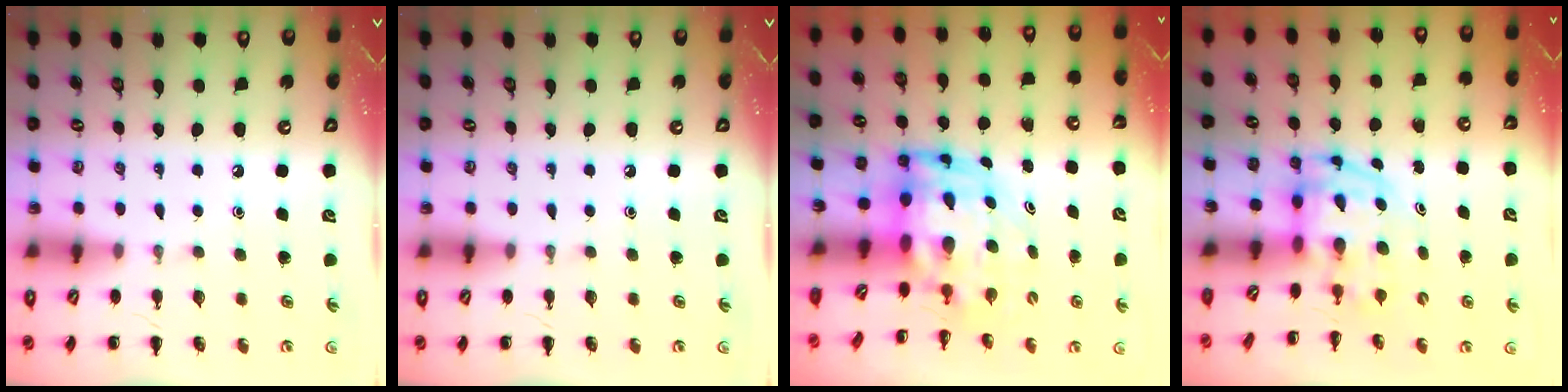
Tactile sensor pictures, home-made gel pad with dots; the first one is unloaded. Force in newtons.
{"total": 0.0}
{"total": 6.4, "press": 6.2, "slide": 1.6}
{"total": 4.0, "press": 3.9, "slide": 0.7}